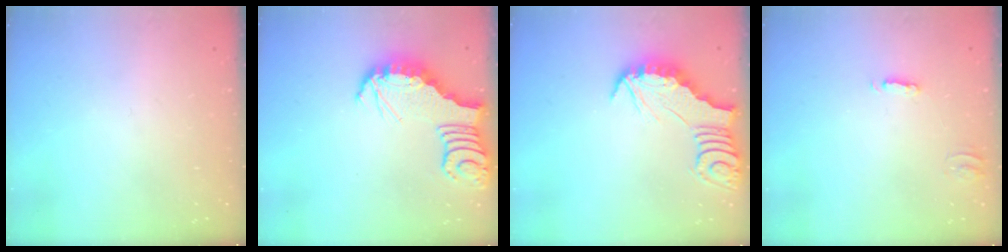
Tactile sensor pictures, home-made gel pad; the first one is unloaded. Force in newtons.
{"total": 4.0, "press": 4.0, "slide": 0.6}
{"total": 2.7, "press": 2.7, "slide": 0.3}
{"total": 2.5, "press": 2.5, "slide": 0.2}